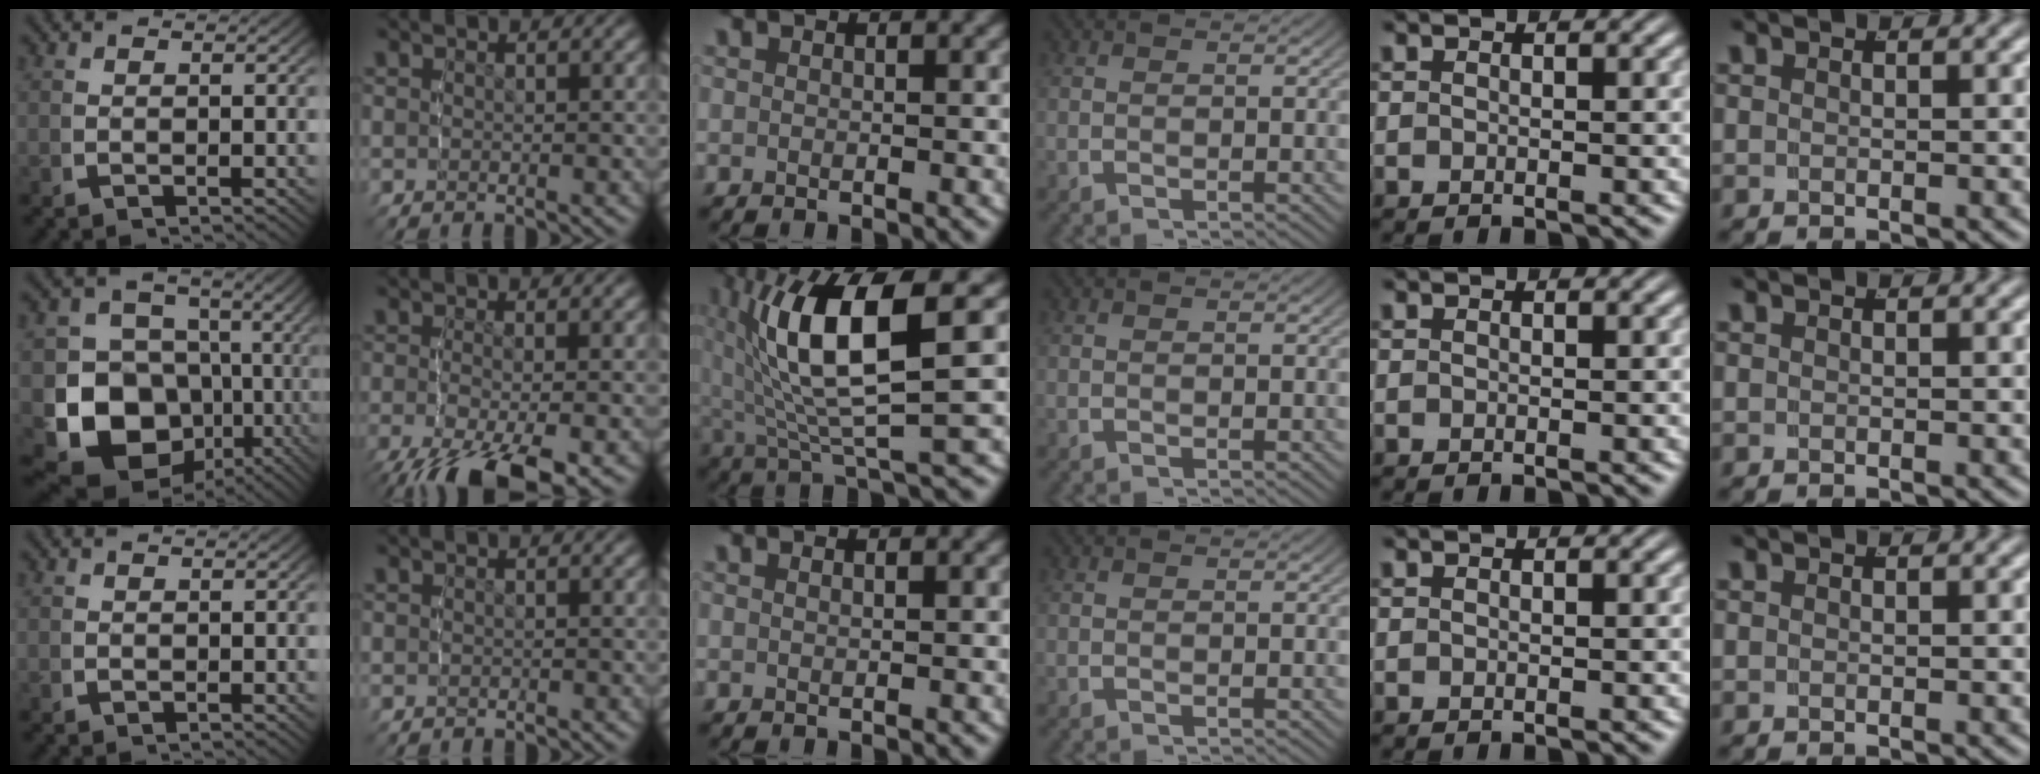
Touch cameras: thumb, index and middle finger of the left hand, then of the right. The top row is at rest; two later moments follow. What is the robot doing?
{"motion": "lift_and_place", "object": "bandage"}